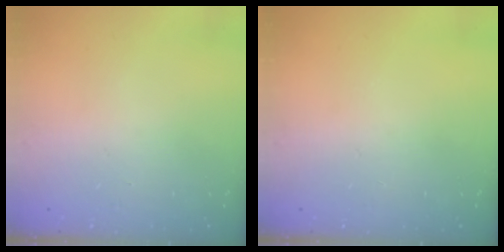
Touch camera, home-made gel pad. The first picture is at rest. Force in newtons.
{"total": 0.0}